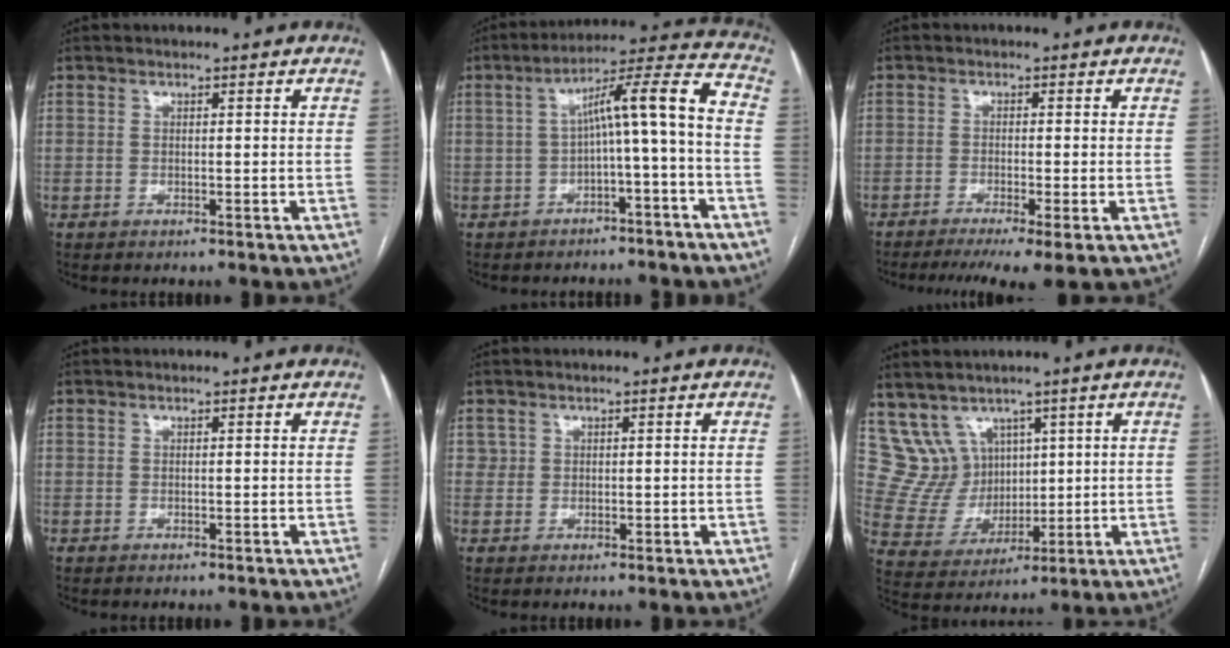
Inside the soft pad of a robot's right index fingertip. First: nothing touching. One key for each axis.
{"total": 10.3, "fx": -1.9, "fy": 0.3, "fz": 10.1, "tx": -0.147, "ty": 0.044, "tz": -0.026}
{"total": 7.0, "fx": -4.7, "fy": 0.1, "fz": 5.1, "tx": -0.078, "ty": -0.012, "tz": -0.074}
{"total": 0.0}
{"total": 1.4, "fx": 0.4, "fy": 1.3, "fz": 0.2, "tx": -0.001, "ty": 0.002, "tz": 0.010}
{"total": 8.0, "fx": 5.0, "fy": 6.2, "fz": 0.6, "tx": -0.030, "ty": 0.038, "tz": 0.119}